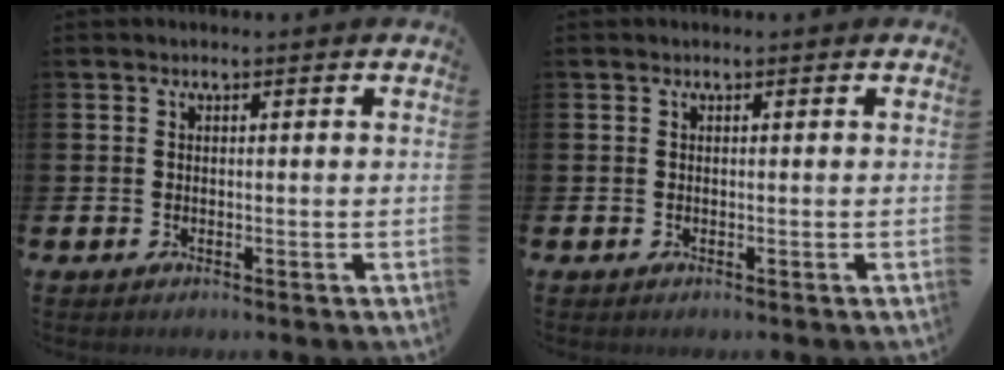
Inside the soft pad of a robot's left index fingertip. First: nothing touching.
{"total": 0.0}